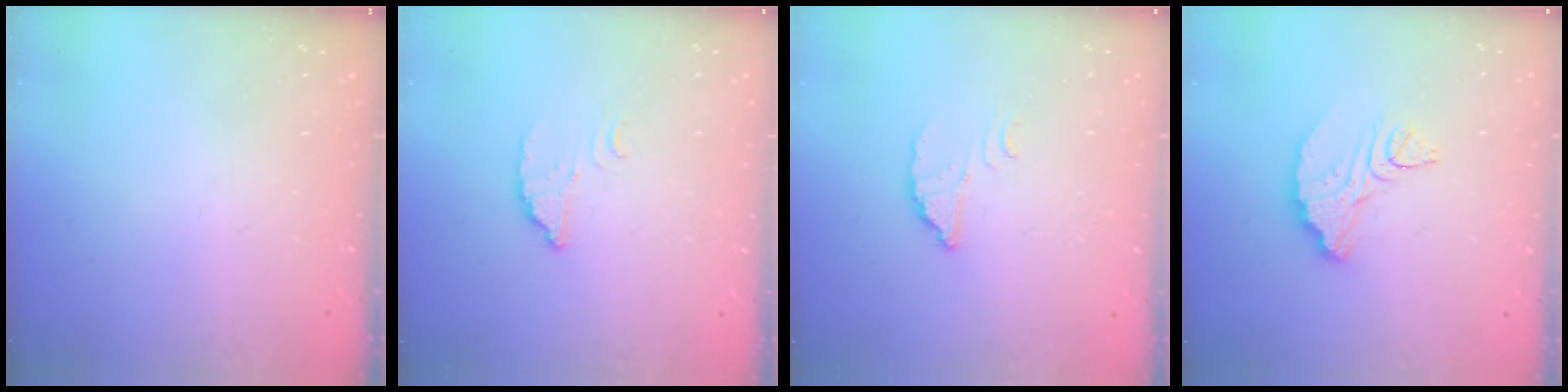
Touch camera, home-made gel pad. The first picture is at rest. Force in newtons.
{"total": 2.7, "press": 2.7, "slide": 0.4}
{"total": 2.8, "press": 2.8, "slide": 0.1}
{"total": 7.7, "press": 7.7, "slide": 0.5}